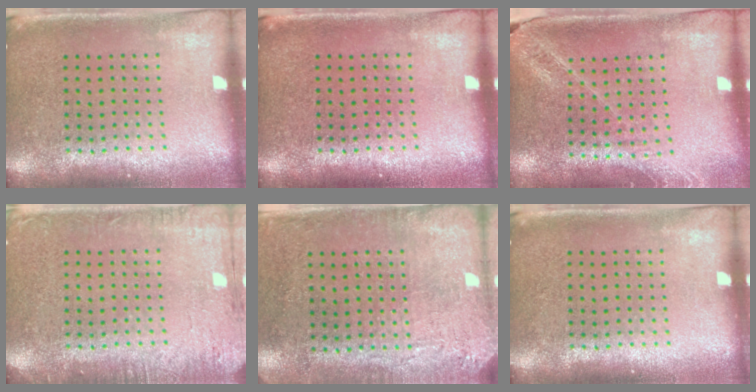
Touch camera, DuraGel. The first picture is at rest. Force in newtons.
{"total": 0.0}
{"total": 1.5, "press": 1.5, "slide": 0.2}
{"total": 2.9, "press": 2.8, "slide": 0.4}
{"total": 2.8, "press": 2.4, "slide": 1.6}
{"total": 0.0}